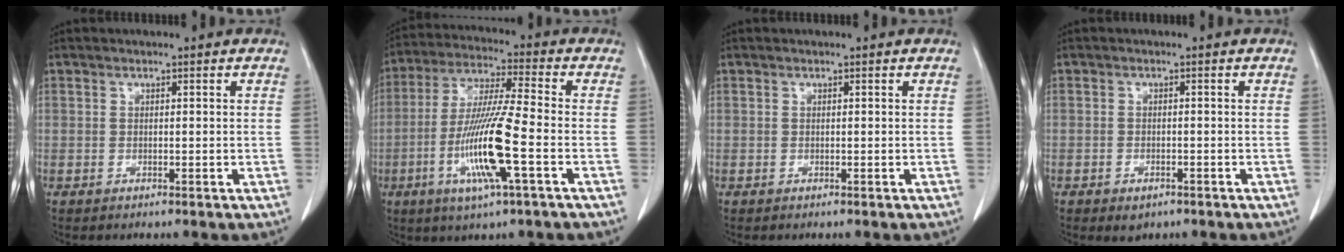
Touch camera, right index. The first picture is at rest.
{"total": 13.5, "force": [-4.0, 0.2, 12.9], "torque": [-0.259, -0.011, -0.078]}
{"total": 0.0}
{"total": 2.3, "force": [-1.5, 1.3, 1.2], "torque": [-0.015, 0.000, -0.011]}